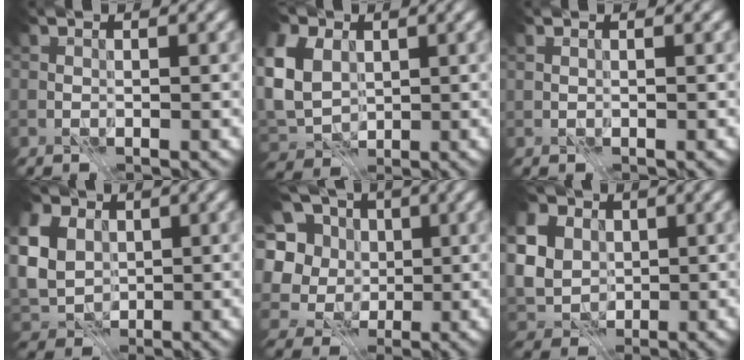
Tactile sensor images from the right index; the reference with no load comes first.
{"total": 9.4, "force": [2.1, 7.1, 5.8], "torque": [-0.134, 0.015, 0.028]}
{"total": 0.0}
{"total": 11.7, "force": [3.3, 9.1, 6.6], "torque": [-0.134, 0.025, 0.037]}
{"total": 11.2, "force": [2.1, 9.7, 5.3], "torque": [-0.153, 0.038, 0.007]}
{"total": 13.8, "force": [3.9, 11.2, 6.9], "torque": [-0.157, 0.012, 0.058]}